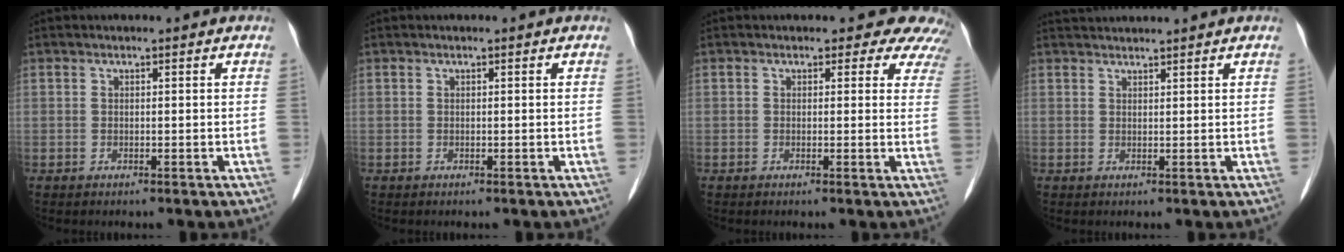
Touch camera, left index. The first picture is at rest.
{"total": 0.0}
{"total": 7.1, "force": [6.0, 3.7, 0.5], "torque": [0.037, -0.011, 0.029]}
{"total": 3.9, "force": [3.8, -0.4, 0.9], "torque": [-0.010, 0.033, 0.061]}